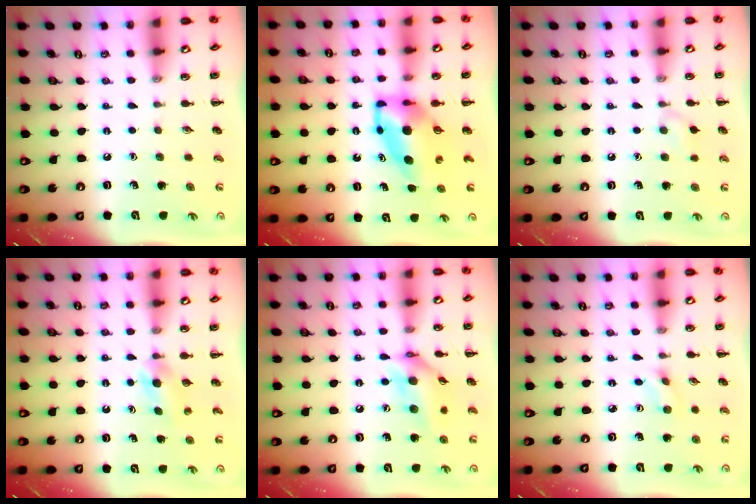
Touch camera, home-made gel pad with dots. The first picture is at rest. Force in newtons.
{"total": 6.9, "press": 6.7, "slide": 1.5}
{"total": 4.8, "press": 4.4, "slide": 1.8}
{"total": 3.4, "press": 3.2, "slide": 1.2}
{"total": 13.7, "press": 13.5, "slide": 2.5}
{"total": 2.3, "press": 2.1, "slide": 0.8}